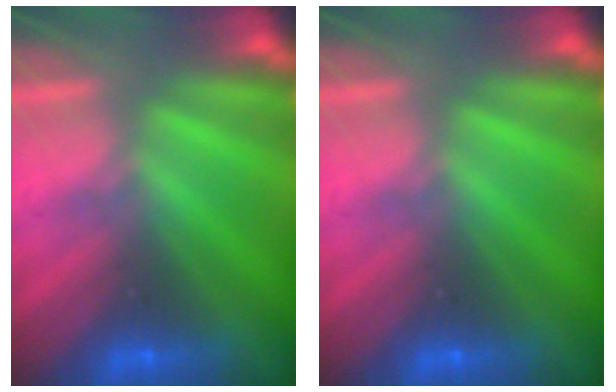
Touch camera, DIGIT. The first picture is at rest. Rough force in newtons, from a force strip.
{"total": 0.0}